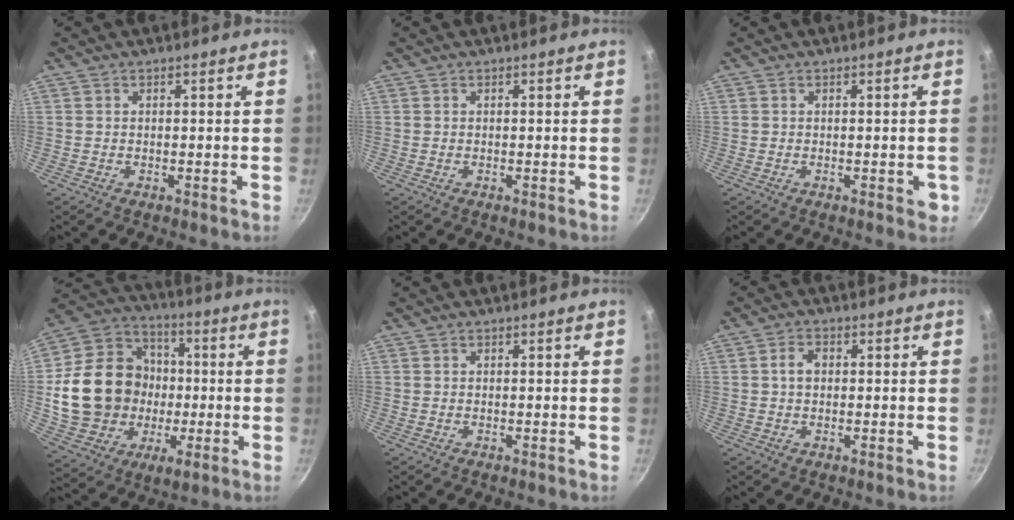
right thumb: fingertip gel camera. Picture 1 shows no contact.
{"total": 0.0}
{"total": 2.1, "force": [-0.6, 1.1, 1.7], "torque": [-0.011, 0.001, -0.008]}
{"total": 22.2, "force": [-0.6, 18.5, 12.3], "torque": [-0.197, 0.029, -0.002]}
{"total": 0.0}
{"total": 2.9, "force": [0.2, 2.1, 2.1], "torque": [-0.028, 0.008, 0.002]}